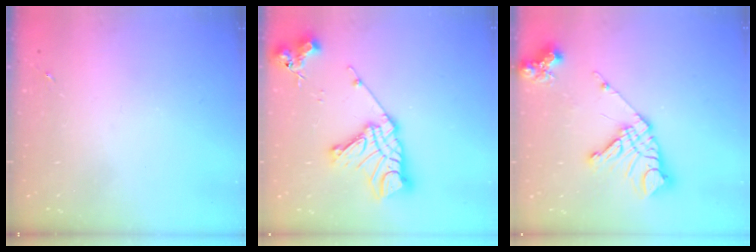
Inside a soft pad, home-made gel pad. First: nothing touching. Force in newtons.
{"total": 19.3, "press": 19.2, "slide": 1.8}
{"total": 16.4, "press": 16.3, "slide": 1.9}